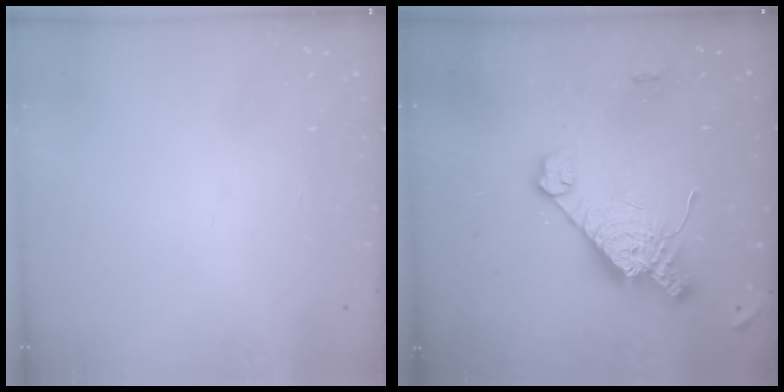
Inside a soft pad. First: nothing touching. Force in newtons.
{"total": 23.1, "press": 23.0, "slide": 2.1}